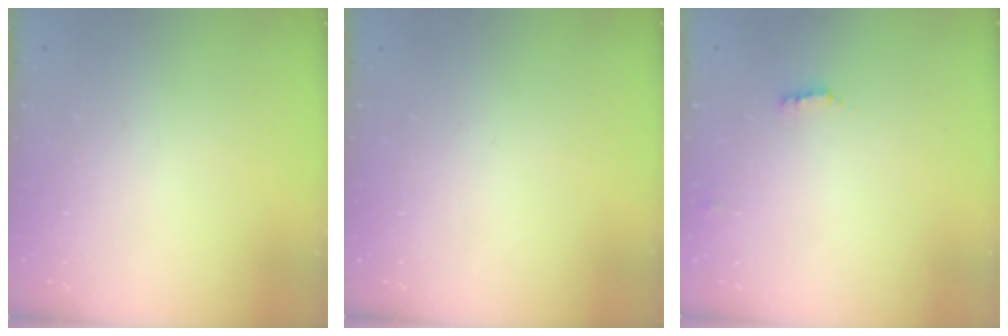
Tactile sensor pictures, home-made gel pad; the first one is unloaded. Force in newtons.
{"total": 0.0}
{"total": 1.4, "press": 1.4, "slide": 0.4}